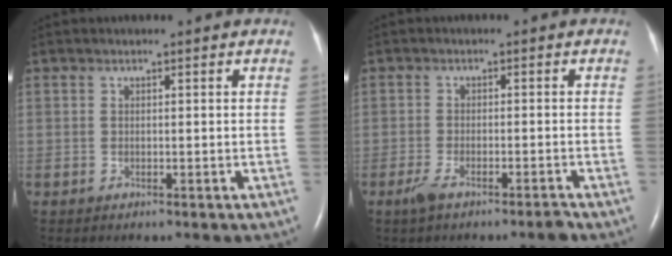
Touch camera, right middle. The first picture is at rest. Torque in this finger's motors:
{"motor_torque": [0.24, -0.26, 0.04, 0.02]}